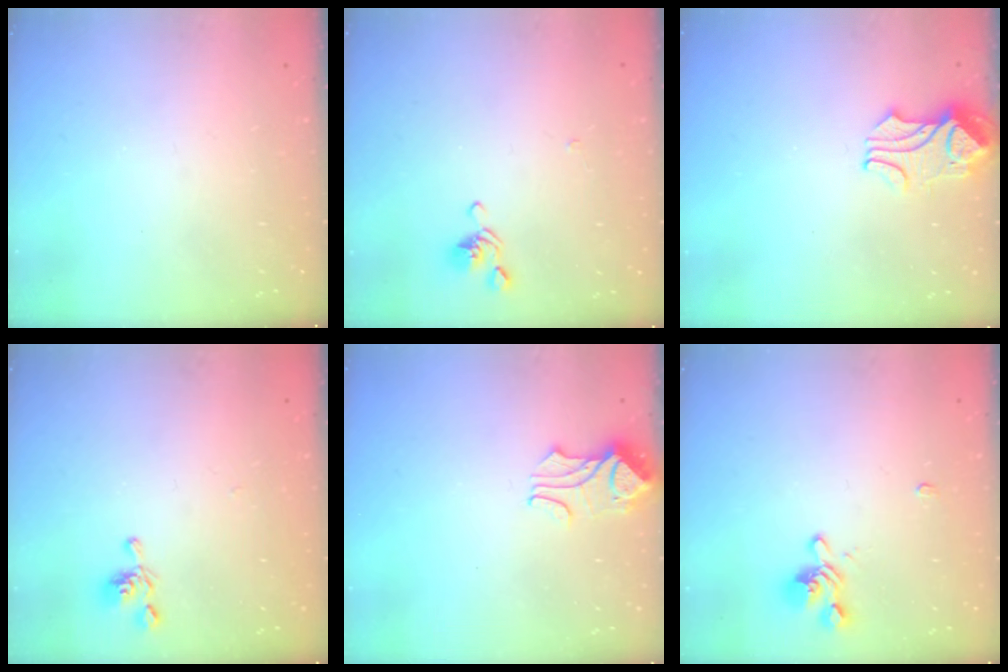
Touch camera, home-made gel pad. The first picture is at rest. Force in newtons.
{"total": 2.6, "press": 2.5, "slide": 0.6}
{"total": 2.3, "press": 2.3, "slide": 0.5}
{"total": 6.0, "press": 6.0, "slide": 0.4}
{"total": 1.5, "press": 1.3, "slide": 0.9}
{"total": 2.9, "press": 2.7, "slide": 1.0}